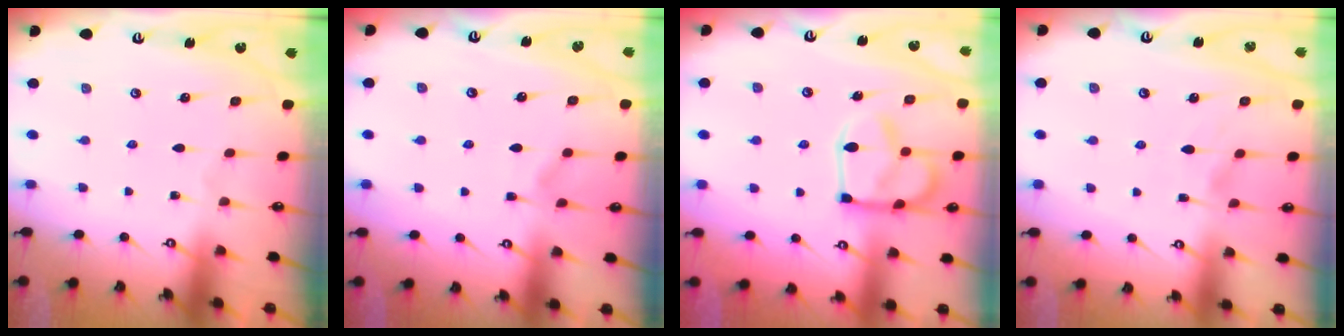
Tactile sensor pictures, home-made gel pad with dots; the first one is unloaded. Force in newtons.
{"total": 3.4, "press": 3.4, "slide": 0.4}
{"total": 13.0, "press": 13.0, "slide": 1.1}
{"total": 1.2, "press": 0.8, "slide": 0.9}